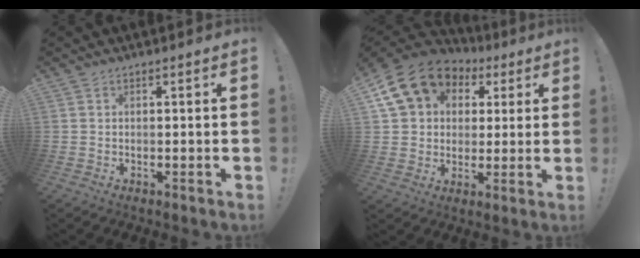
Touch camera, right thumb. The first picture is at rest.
{"total": 16.8, "force": [7.0, 13.1, 7.9], "torque": [-0.121, -0.026, 0.142]}